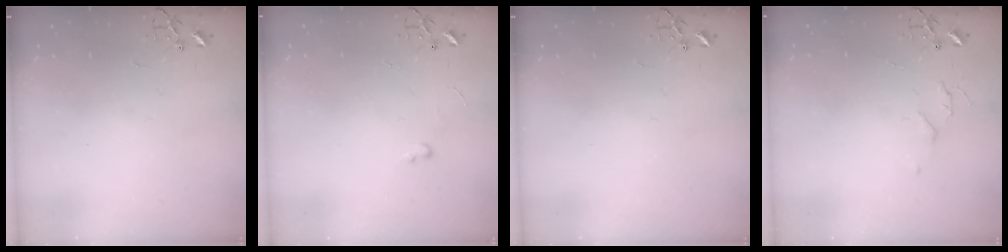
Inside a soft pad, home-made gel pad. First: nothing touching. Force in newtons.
{"total": 2.6, "press": 2.6, "slide": 0.4}
{"total": 0.0}
{"total": 5.0, "press": 5.0, "slide": 0.7}